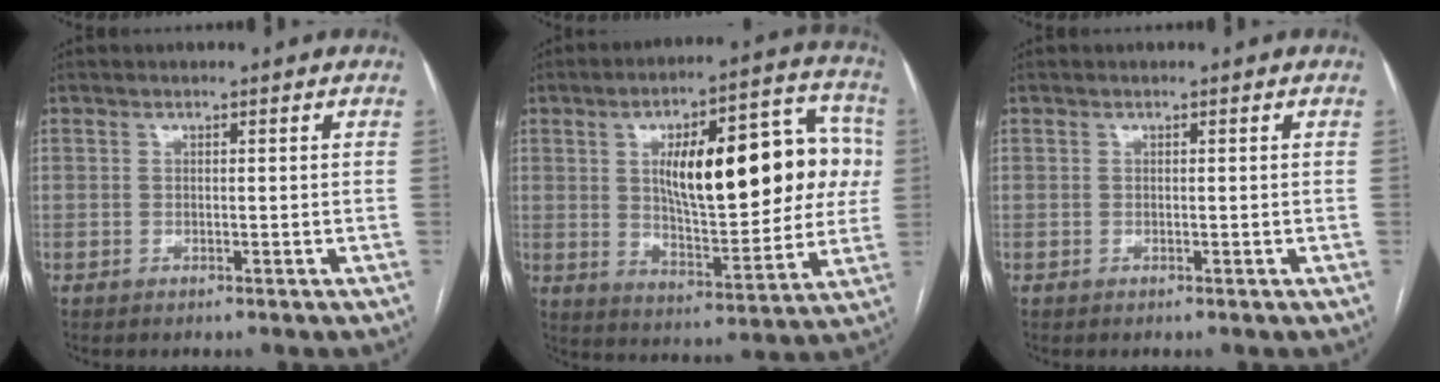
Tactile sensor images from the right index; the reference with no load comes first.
{"total": 22.4, "force": [3.9, 7.8, 20.6], "torque": [-0.297, 0.038, 0.061]}
{"total": 0.0}